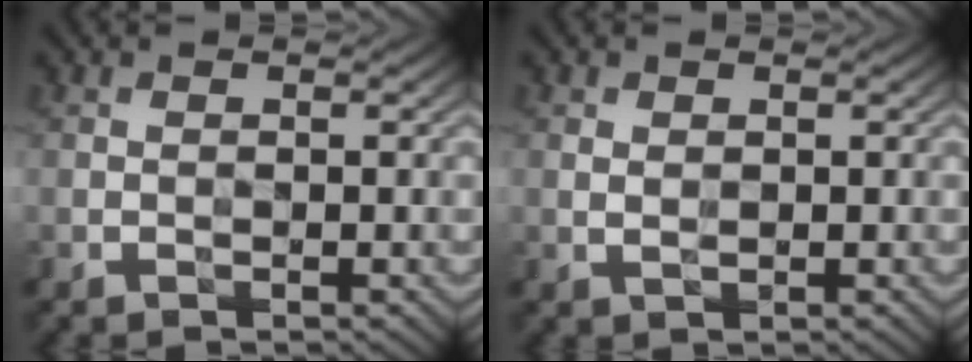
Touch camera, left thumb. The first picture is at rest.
{"total": 1.0, "force": [0.4, 0.7, 0.6], "torque": [-0.015, -0.003, 0.009]}